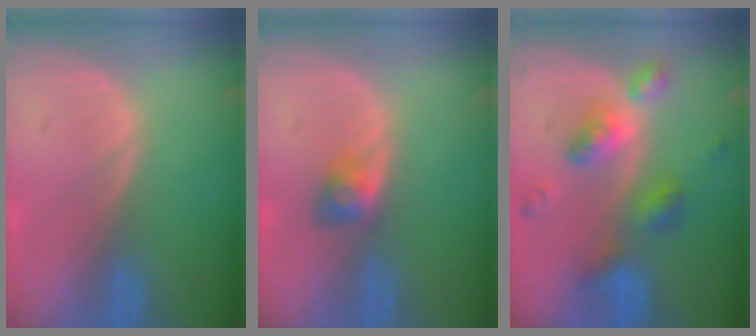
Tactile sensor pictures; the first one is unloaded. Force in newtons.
{"total": 2.7, "press": 2.5, "slide": 1.1}
{"total": 6.9, "press": 6.9, "slide": 0.5}